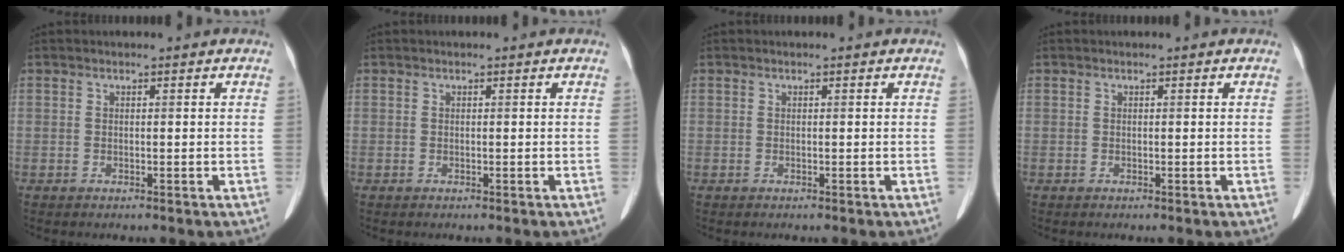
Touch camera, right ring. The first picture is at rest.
{"total": 0.0}
{"total": 0.0}
{"total": 0.0}